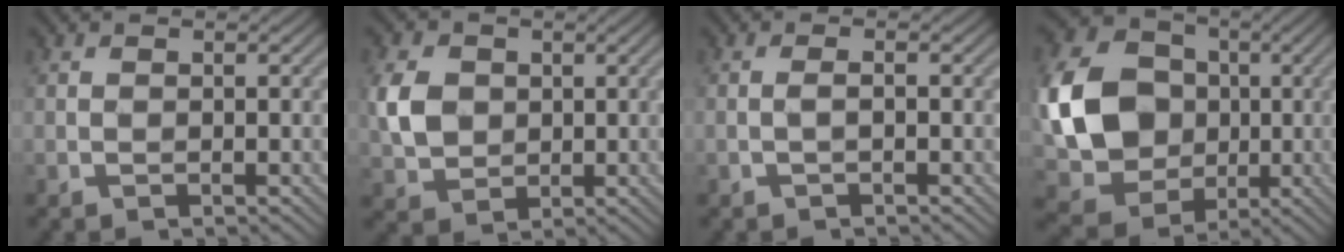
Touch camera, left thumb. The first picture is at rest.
{"total": 5.2, "force": [0.8, 4.5, 2.6], "torque": [-0.071, 0.003, 0.015]}
{"total": 0.8, "force": [-0.3, 0.1, 0.8], "torque": [-0.013, 0.005, -0.010]}
{"total": 13.5, "force": [-0.2, 11.5, 7.0], "torque": [-0.192, -0.005, -0.010]}